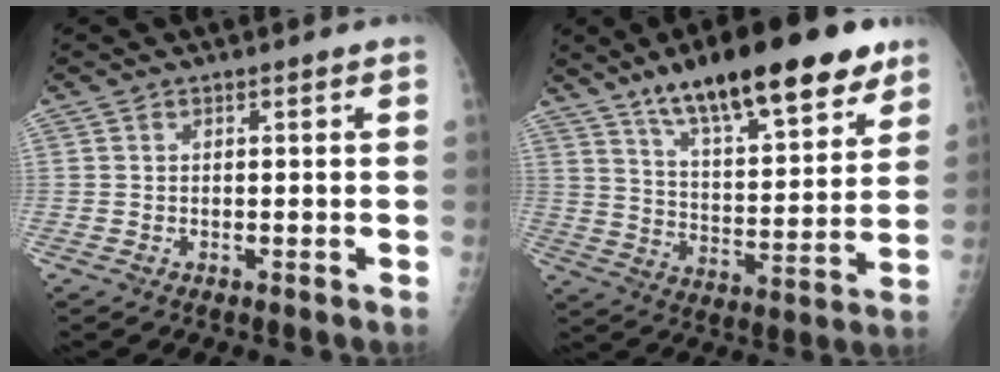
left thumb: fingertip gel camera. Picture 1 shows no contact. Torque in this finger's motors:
{"motor_torque": [0.68, 0.52, 1.48, -1.28, 0.22]}